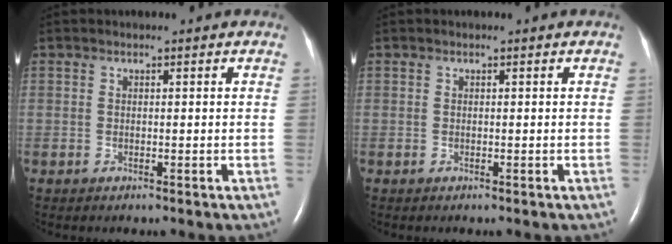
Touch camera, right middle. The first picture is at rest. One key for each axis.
{"total": 0.0}